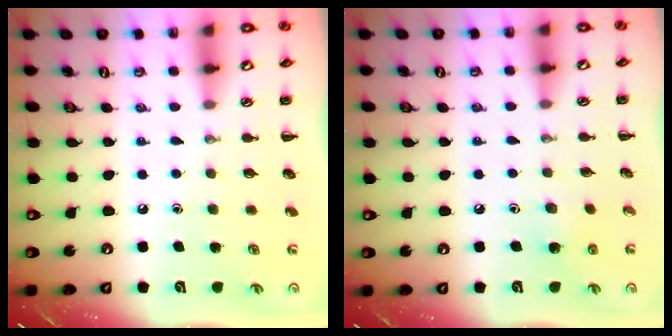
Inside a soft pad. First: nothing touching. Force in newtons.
{"total": 4.4, "press": 4.2, "slide": 1.4}